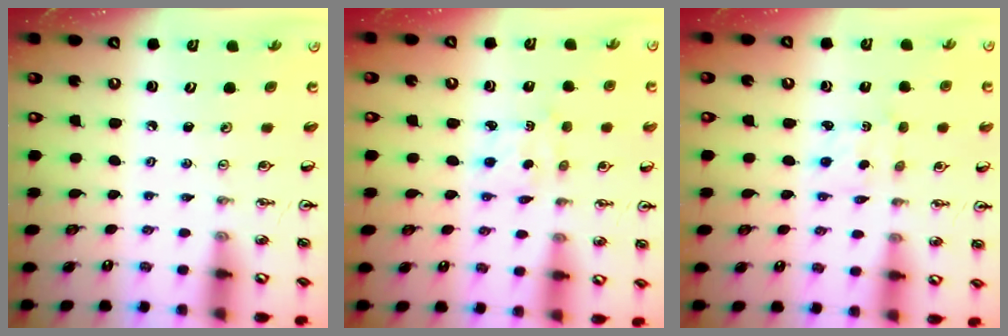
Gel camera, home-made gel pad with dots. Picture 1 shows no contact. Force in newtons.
{"total": 2.4, "press": 2.4, "slide": 0.3}
{"total": 1.5, "press": 1.3, "slide": 0.7}